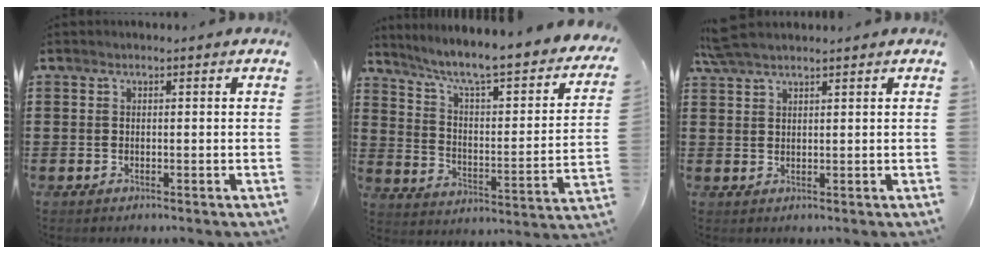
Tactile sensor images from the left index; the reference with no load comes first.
{"total": 6.5, "force": [5.0, 0.3, 4.2], "torque": [-0.102, -0.044, 0.074]}
{"total": 3.5, "force": [3.0, 0.5, 1.7], "torque": [-0.041, 0.003, 0.058]}